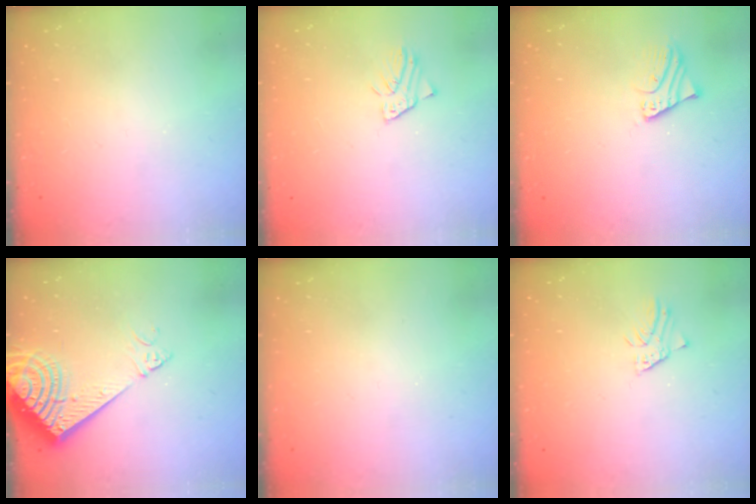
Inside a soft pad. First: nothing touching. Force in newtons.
{"total": 1.5, "press": 1.5, "slide": 0.1}
{"total": 2.6, "press": 2.6, "slide": 0.2}
{"total": 13.2, "press": 13.1, "slide": 2.0}
{"total": 0.0}
{"total": 0.9, "press": 0.9, "slide": 0.1}